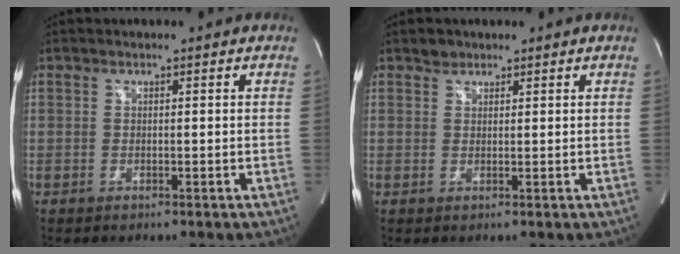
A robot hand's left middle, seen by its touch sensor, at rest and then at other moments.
{"total": 1.4, "force": [1.1, 0.8, 0.0], "torque": [0.001, 0.001, 0.016]}